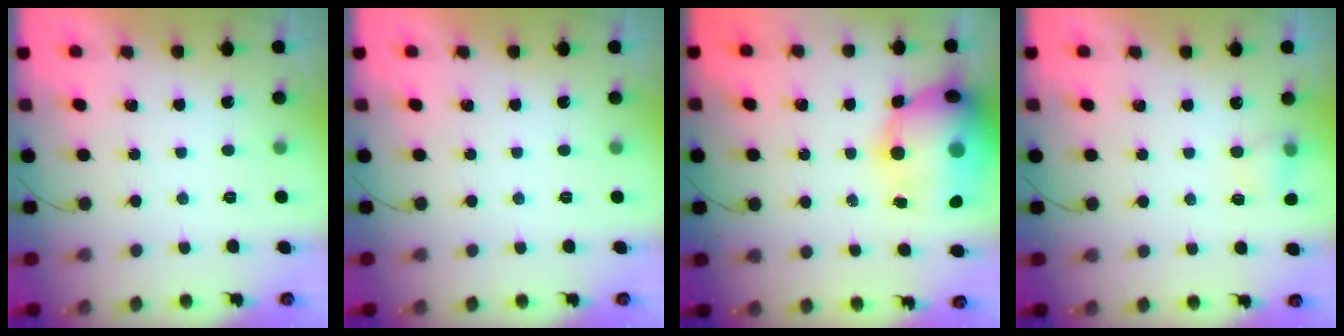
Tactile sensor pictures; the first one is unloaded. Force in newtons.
{"total": 0.0}
{"total": 21.4, "press": 20.8, "slide": 5.2}
{"total": 4.8, "press": 4.7, "slide": 1.2}